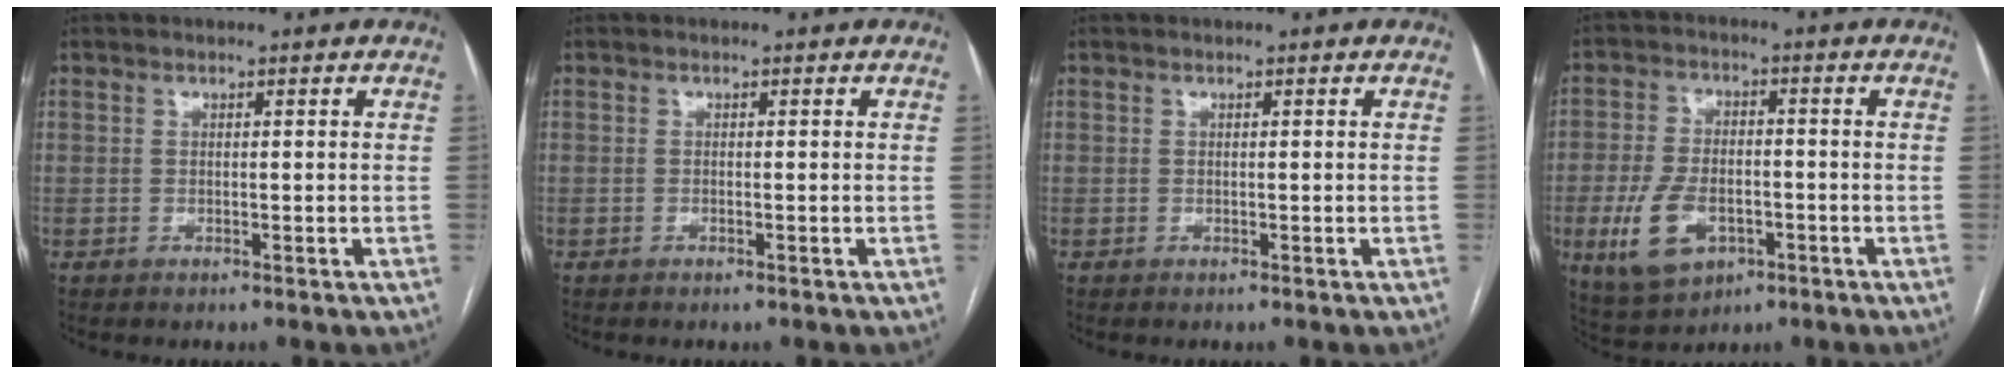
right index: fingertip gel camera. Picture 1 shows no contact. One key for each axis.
{"total": 0.0}
{"total": 0.0}
{"total": 9.7, "fx": -3.5, "fy": 5.8, "fz": 7.0, "tx": -0.150, "ty": 0.001, "tz": -0.051}